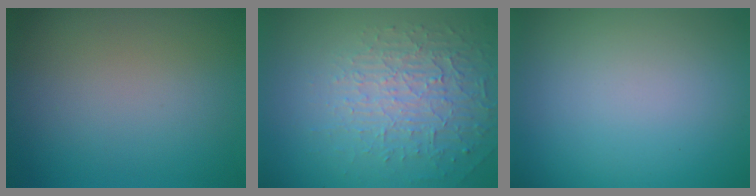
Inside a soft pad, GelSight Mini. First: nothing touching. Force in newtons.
{"total": 5.1, "press": 3.4, "slide": 3.7}
{"total": 0.0}